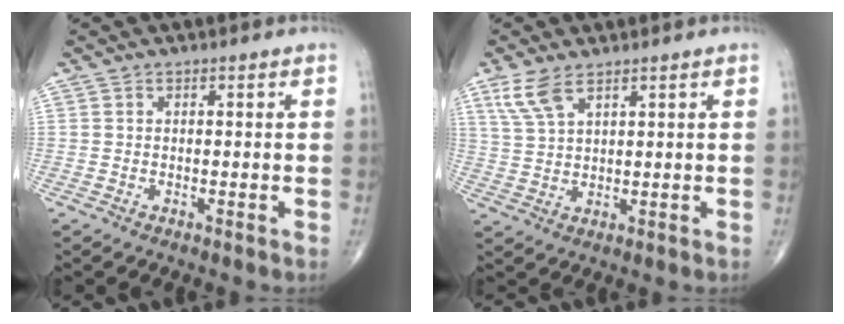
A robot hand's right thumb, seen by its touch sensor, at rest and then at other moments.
{"total": 5.6, "force": [3.5, 2.1, 3.8], "torque": [-0.086, -0.006, 0.080]}